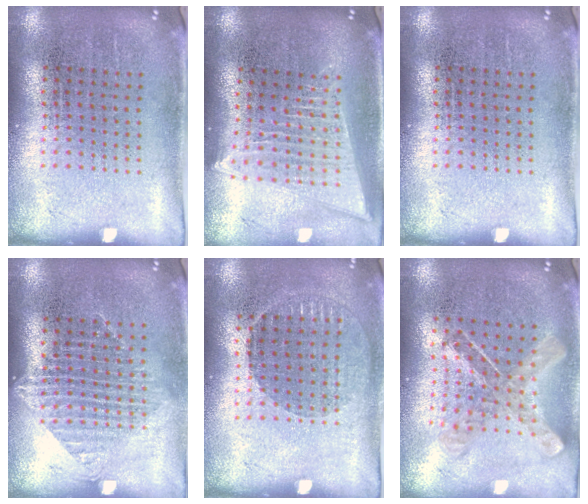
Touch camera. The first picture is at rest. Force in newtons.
{"total": 2.0, "press": 1.8, "slide": 1.0}
{"total": 0.0}
{"total": 1.2, "press": 1.1, "slide": 0.5}
{"total": 1.0, "press": 0.9, "slide": 0.4}
{"total": 0.8, "press": 0.8, "slide": 0.2}